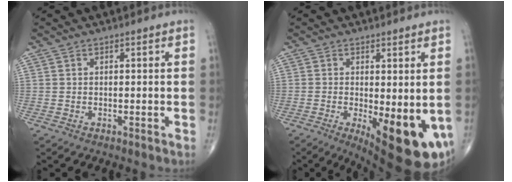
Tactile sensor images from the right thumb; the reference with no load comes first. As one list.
[{"total": 13.5, "force": [-3.2, 4.6, 12.3], "torque": [-0.152, -0.025, -0.030]}]